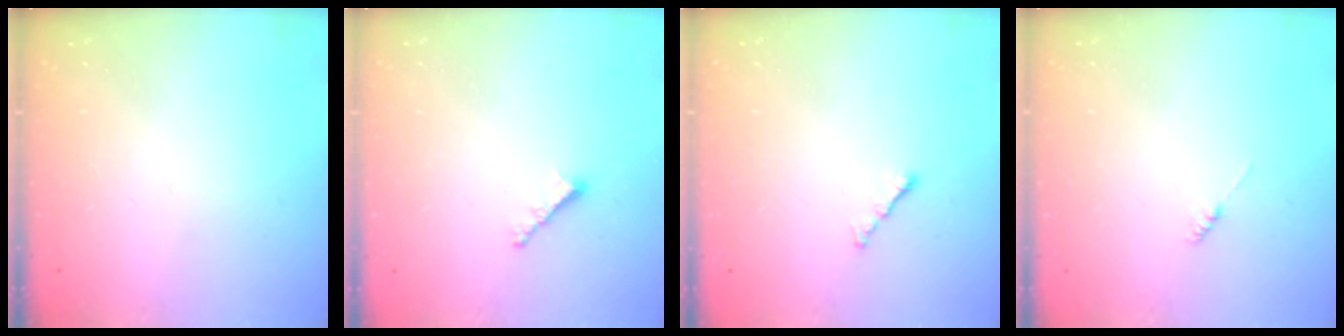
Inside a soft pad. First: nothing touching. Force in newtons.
{"total": 2.2, "press": 2.2, "slide": 0.5}
{"total": 1.2, "press": 1.1, "slide": 0.5}
{"total": 0.0}